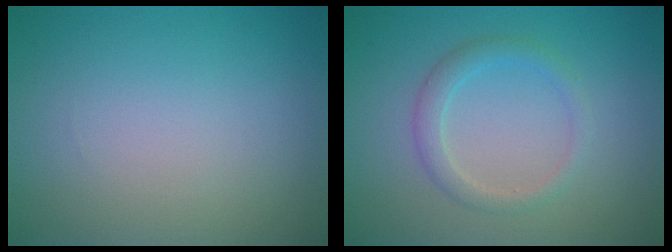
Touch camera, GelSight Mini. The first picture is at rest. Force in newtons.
{"total": 2.1, "press": 2.1, "slide": 0.2}